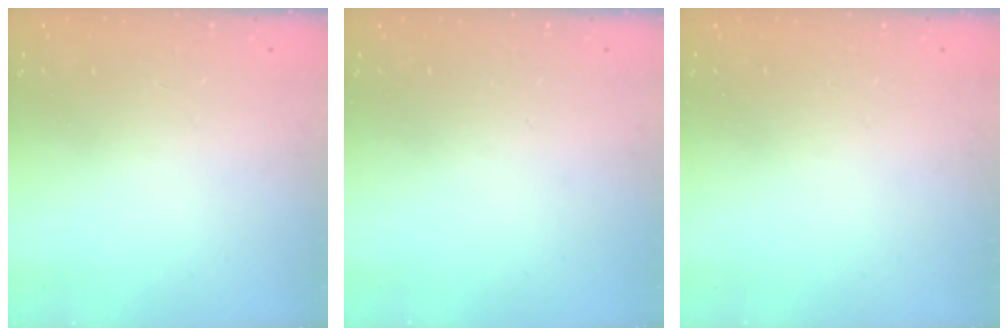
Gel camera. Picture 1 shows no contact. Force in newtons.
{"total": 0.0}
{"total": 8.9, "press": 3.1, "slide": 8.3}